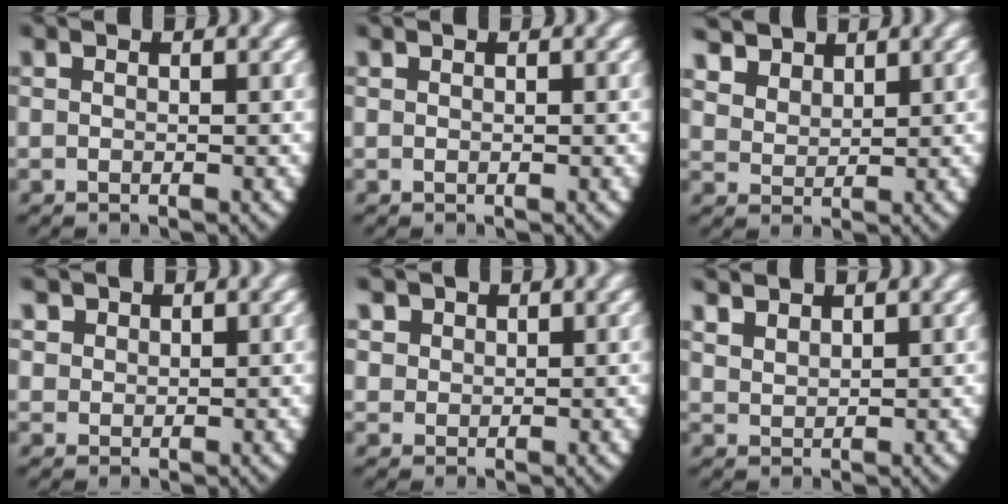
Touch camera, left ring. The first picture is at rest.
{"total": 0.0}
{"total": 4.0, "force": [2.8, 2.3, 1.5], "torque": [-0.040, -0.007, 0.059]}
{"total": 2.6, "force": [1.6, 1.9, 0.9], "torque": [-0.028, -0.004, 0.037]}
{"total": 3.1, "force": [1.7, 2.3, 1.1], "torque": [-0.036, -0.005, 0.038]}
{"total": 2.4, "force": [2.1, 0.9, 0.6], "torque": [-0.018, -0.002, 0.047]}